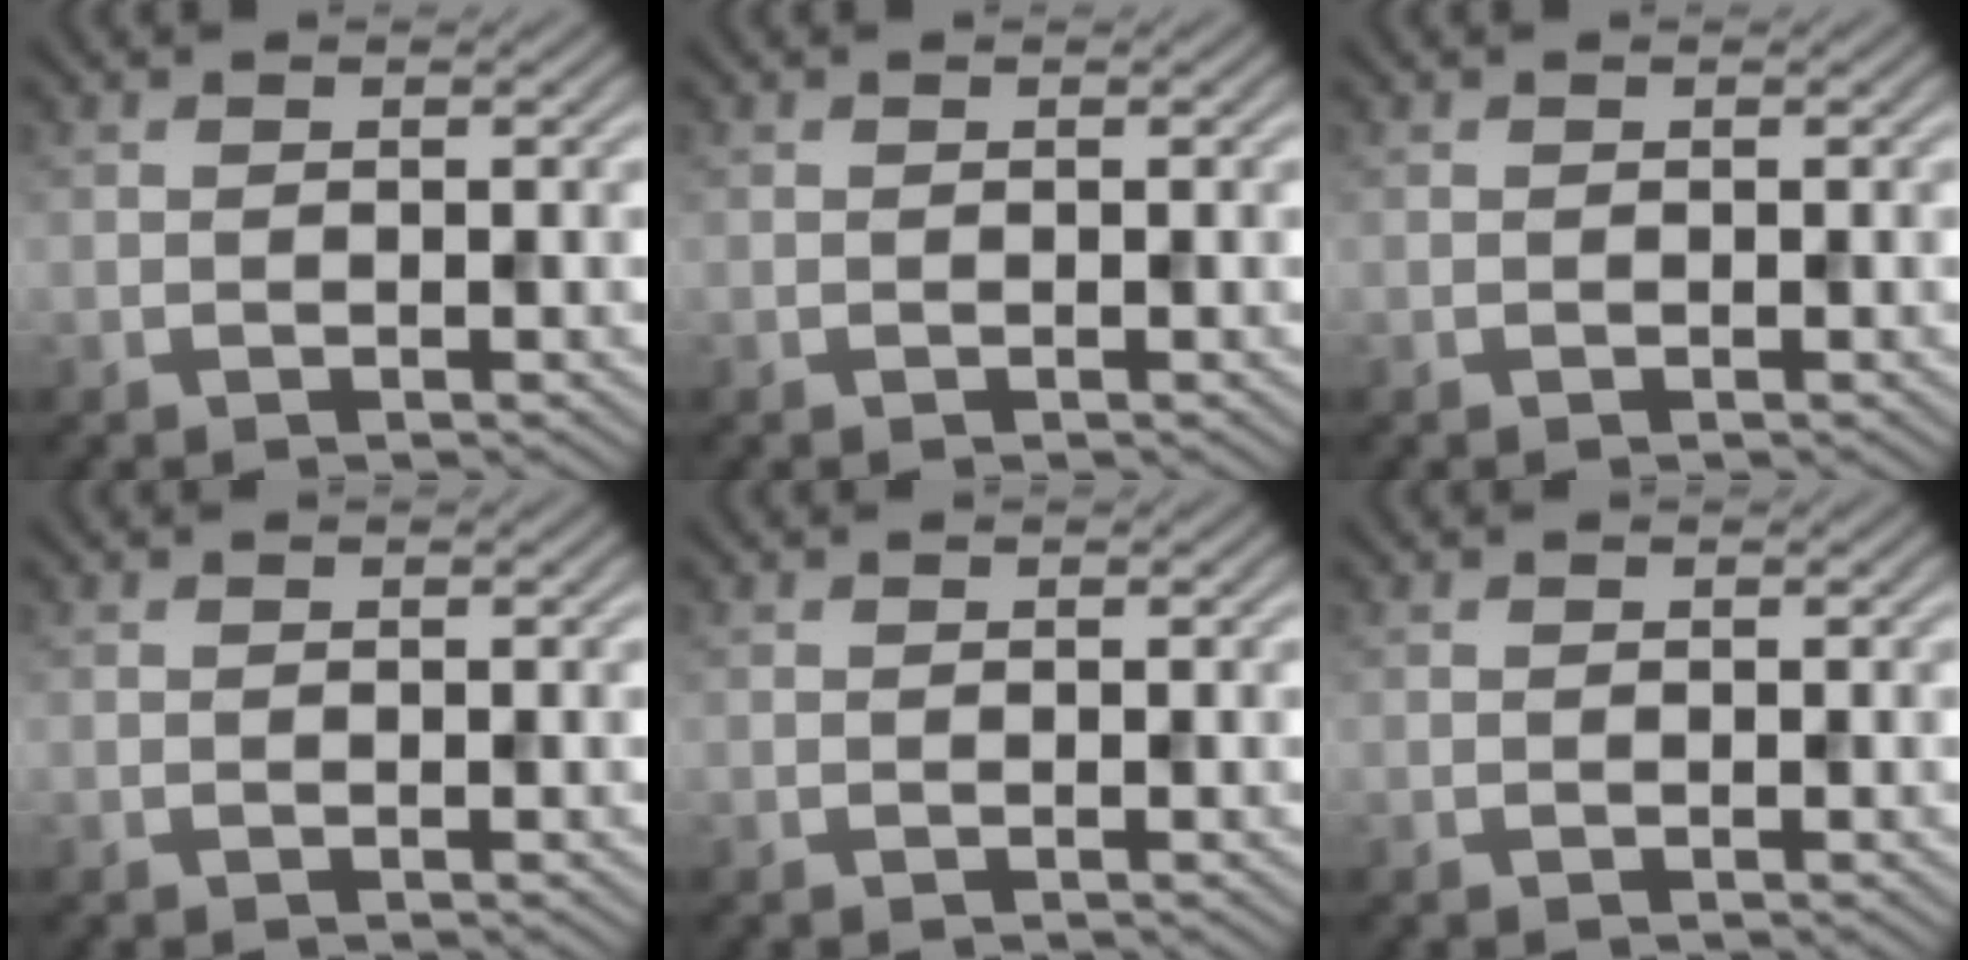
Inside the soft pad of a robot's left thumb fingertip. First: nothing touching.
{"total": 0.0}
{"total": 0.0}
{"total": 0.0}
{"total": 0.0}
{"total": 0.0}